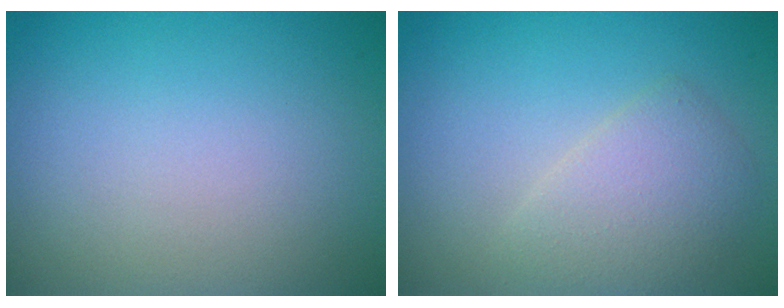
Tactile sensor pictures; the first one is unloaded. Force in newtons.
{"total": 2.9, "press": 2.9, "slide": 0.1}